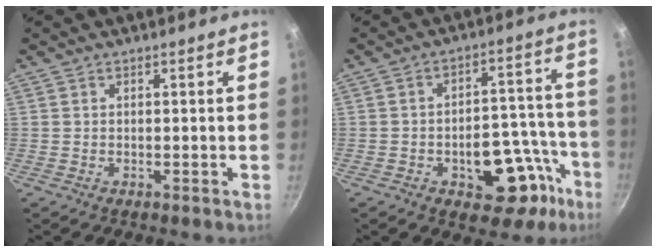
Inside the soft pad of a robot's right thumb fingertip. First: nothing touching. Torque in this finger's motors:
{"motor_torque": [1.47, 1.21, 0.97, -0.79, 0.05]}